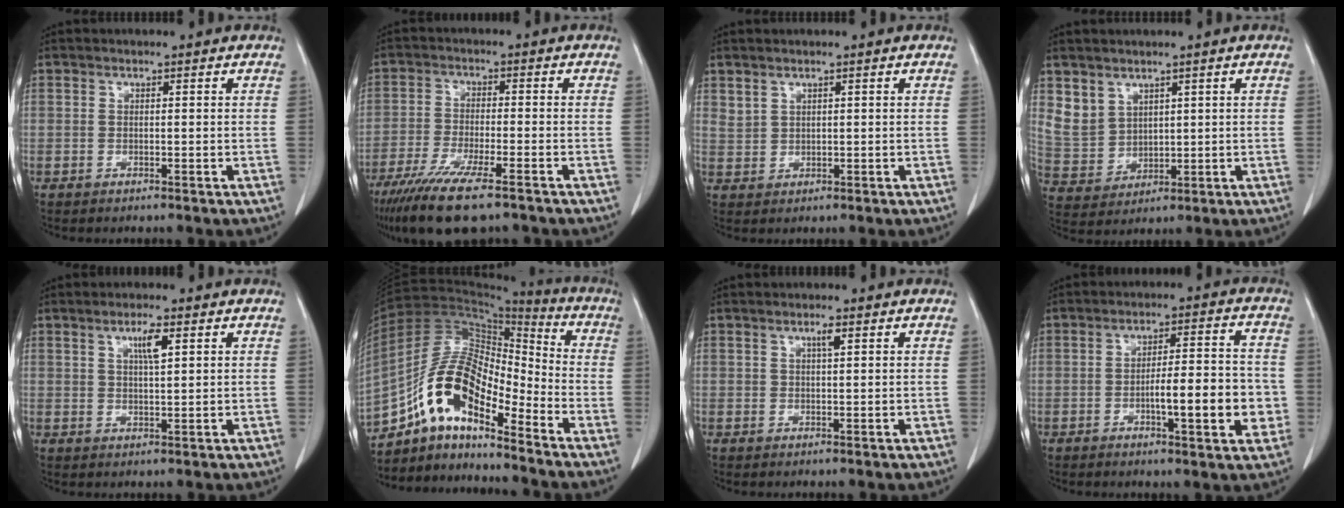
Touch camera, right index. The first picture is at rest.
{"total": 12.3, "force": [-9.0, 1.6, 8.2], "torque": [-0.148, -0.033, -0.148]}
{"total": 1.8, "force": [1.6, 0.9, 0.4], "torque": [0.001, 0.002, 0.037]}
{"total": 6.0, "force": [3.7, 4.5, 1.3], "torque": [-0.034, 0.008, 0.096]}
{"total": 3.5, "force": [1.6, 0.3, 3.1], "torque": [-0.056, -0.001, 0.027]}
{"total": 14.0, "force": [-9.3, 4.3, 9.5], "torque": [-0.182, 0.038, -0.168]}
{"total": 1.4, "force": [0.7, 0.0, 1.2], "torque": [-0.022, -0.001, 0.011]}
{"total": 10.2, "force": [-2.5, 2.0, 9.7], "torque": [-0.146, 0.011, -0.036]}